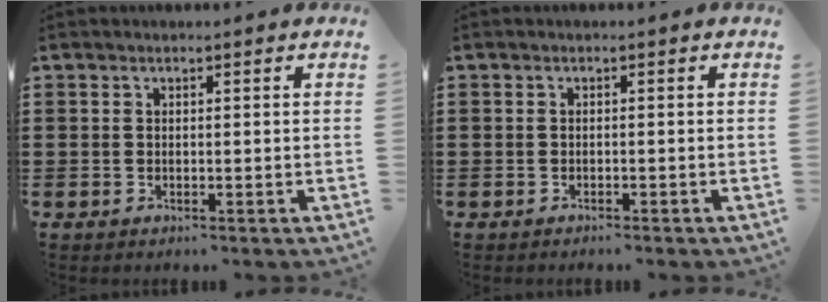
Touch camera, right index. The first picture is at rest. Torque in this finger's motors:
{"motor_torque": [0.38, 0.34, -0.03, 0.02]}